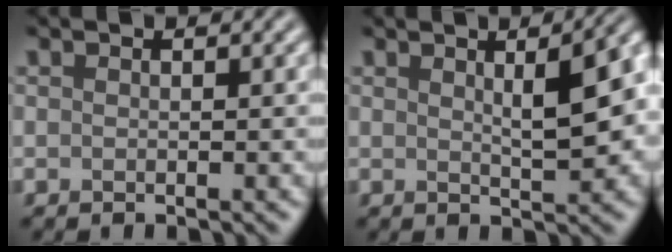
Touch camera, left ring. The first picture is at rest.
{"total": 6.1, "force": [1.8, 1.7, 5.6], "torque": [-0.066, 0.009, 0.031]}